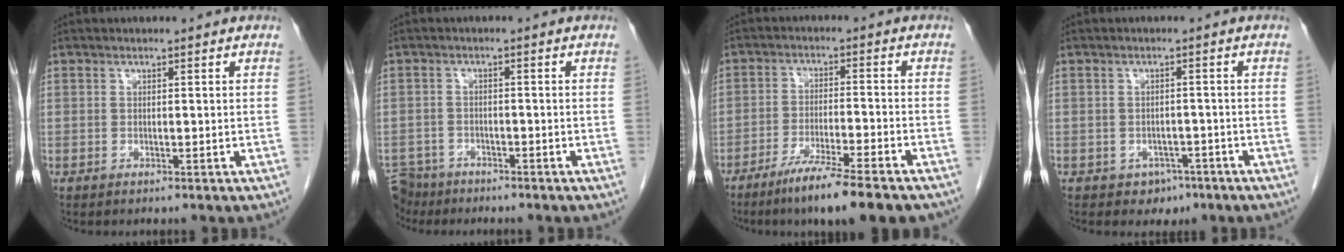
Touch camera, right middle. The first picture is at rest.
{"total": 6.1, "force": [-5.2, 3.2, 0.3], "torque": [-0.009, -0.001, -0.092]}
{"total": 10.8, "force": [-8.0, 0.1, 7.3], "torque": [-0.116, -0.028, -0.128]}
{"total": 3.1, "force": [-1.8, 2.3, 0.7], "torque": [-0.008, 0.008, -0.016]}